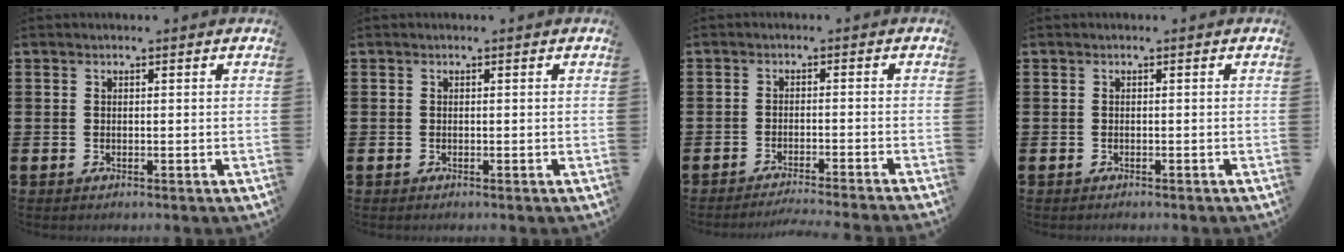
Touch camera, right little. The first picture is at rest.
{"total": 0.0}
{"total": 1.9, "force": [-1.8, -0.4, 0.3], "torque": [-0.004, 0.003, -0.037]}
{"total": 0.0}